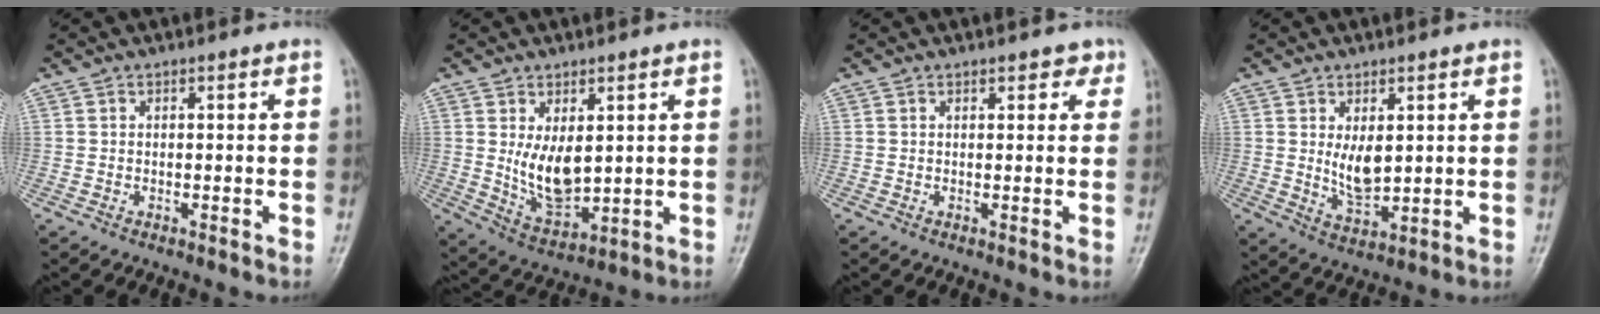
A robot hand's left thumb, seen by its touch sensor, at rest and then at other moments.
{"total": 8.7, "force": [1.6, 4.7, 7.2], "torque": [-0.112, -0.026, 0.048]}
{"total": 2.2, "force": [1.5, 1.2, 0.9], "torque": [0.009, -0.004, 0.012]}
{"total": 6.1, "force": [1.4, 3.2, 5.0], "torque": [-0.075, -0.021, 0.036]}